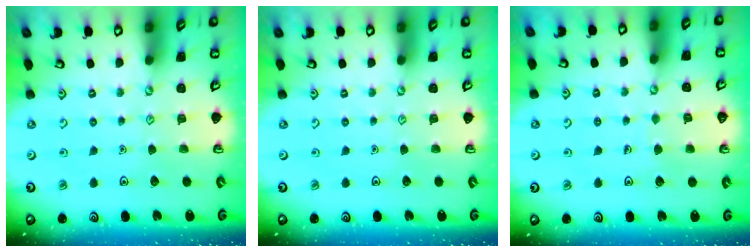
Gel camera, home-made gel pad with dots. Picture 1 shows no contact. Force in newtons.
{"total": 0.0}
{"total": 3.3, "press": 3.3, "slide": 0.2}